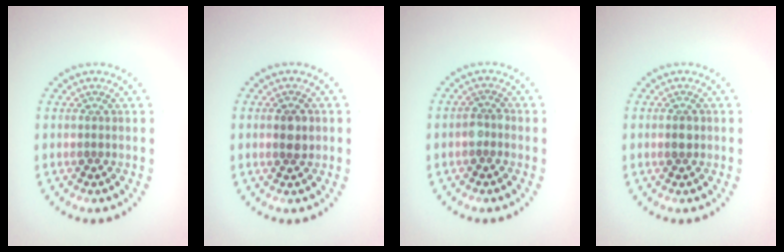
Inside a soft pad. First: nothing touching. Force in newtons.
{"total": 1.7, "press": 1.6, "slide": 0.5}
{"total": 1.5, "press": 1.4, "slide": 0.7}
{"total": 1.2, "press": 1.1, "slide": 0.2}